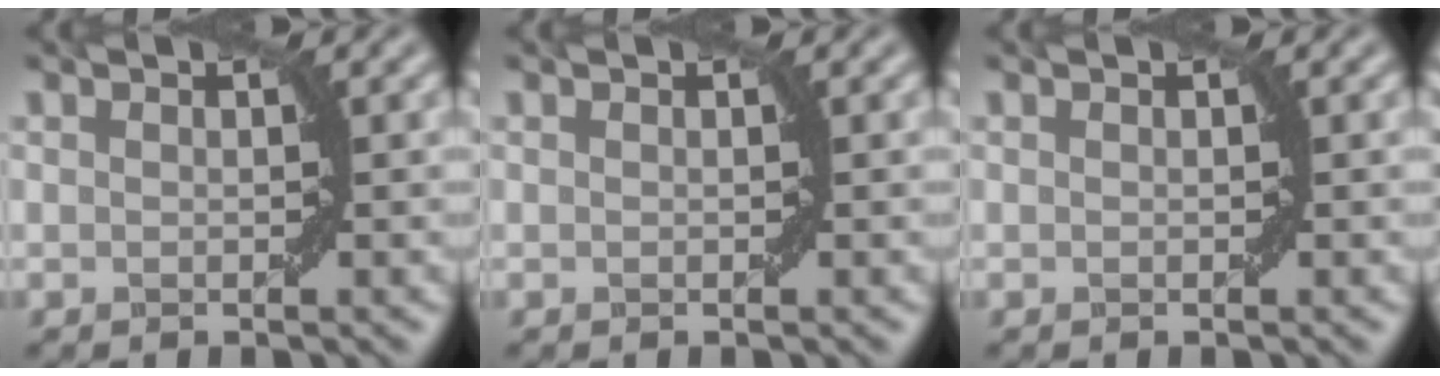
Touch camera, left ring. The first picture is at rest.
{"total": 0.0}
{"total": 0.0}